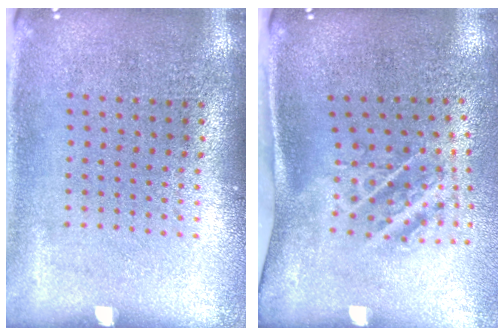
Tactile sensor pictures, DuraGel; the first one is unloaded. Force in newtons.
{"total": 1.9, "press": 1.1, "slide": 1.6}